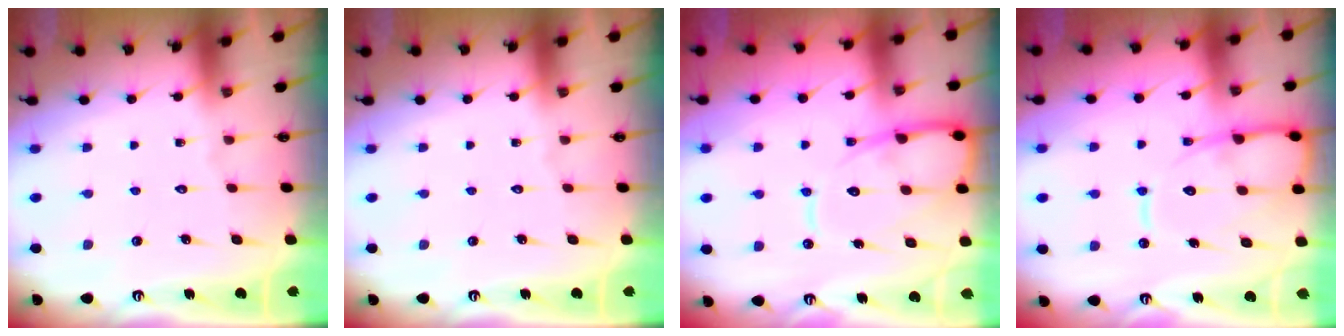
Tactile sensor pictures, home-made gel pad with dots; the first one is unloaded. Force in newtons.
{"total": 0.0}
{"total": 11.9, "press": 11.8, "slide": 1.3}
{"total": 13.2, "press": 13.1, "slide": 1.5}